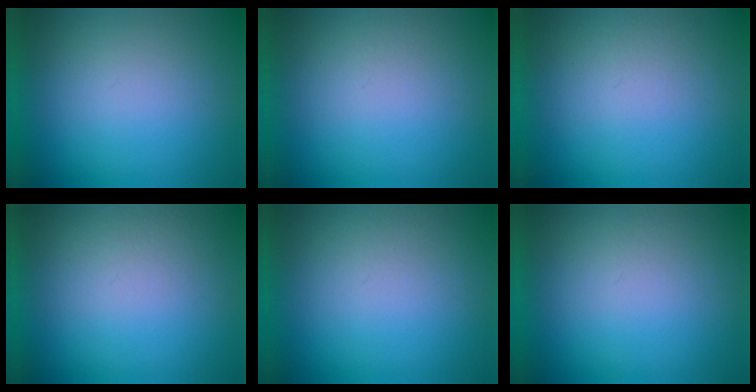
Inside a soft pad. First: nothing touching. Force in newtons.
{"total": 1.0}
{"total": 1.3}
{"total": 2.0}
{"total": 1.0}
{"total": 1.2}